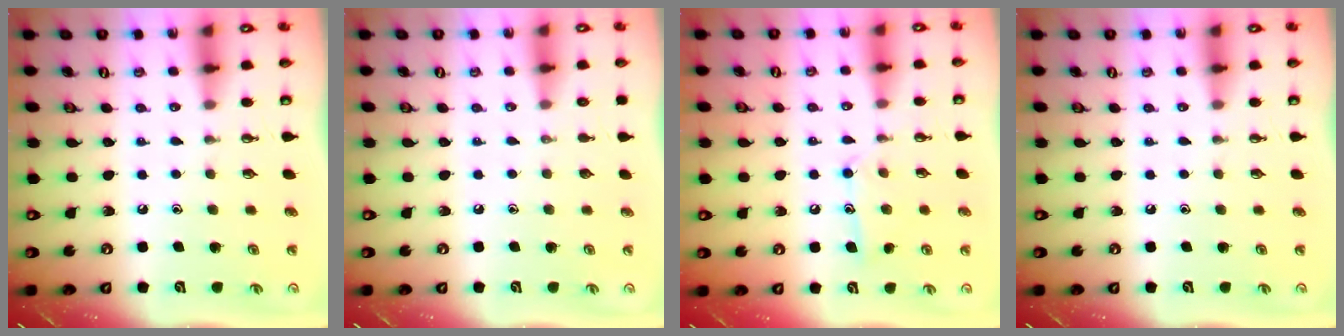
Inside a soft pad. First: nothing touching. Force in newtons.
{"total": 0.0}
{"total": 10.5, "press": 10.4, "slide": 0.8}
{"total": 0.0}